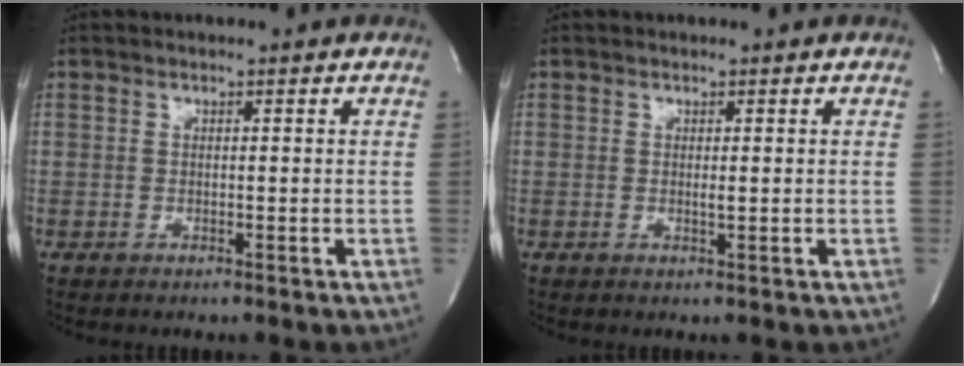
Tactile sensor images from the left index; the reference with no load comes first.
{"total": 0.6, "force": [0.1, 0.0, 0.6], "torque": [-0.015, -0.002, 0.001]}